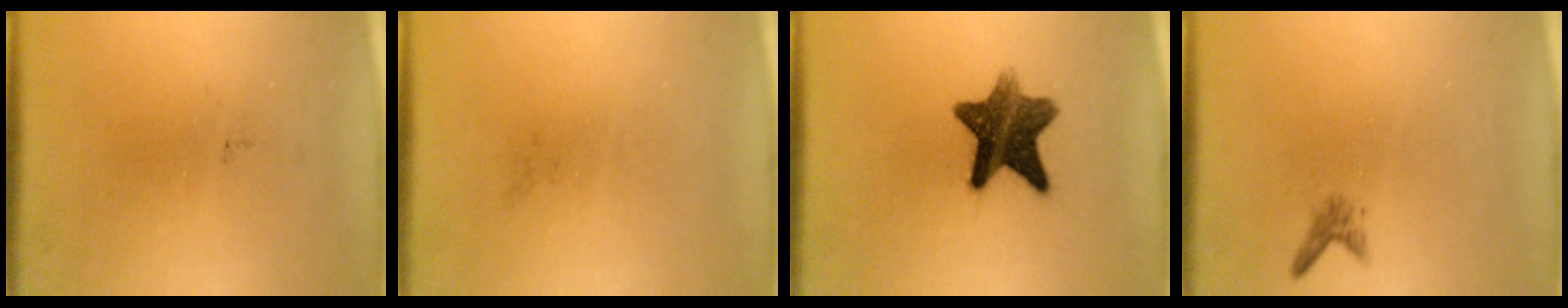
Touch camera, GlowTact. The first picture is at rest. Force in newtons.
{"total": 0.0}
{"total": 10.5}
{"total": 1.1}